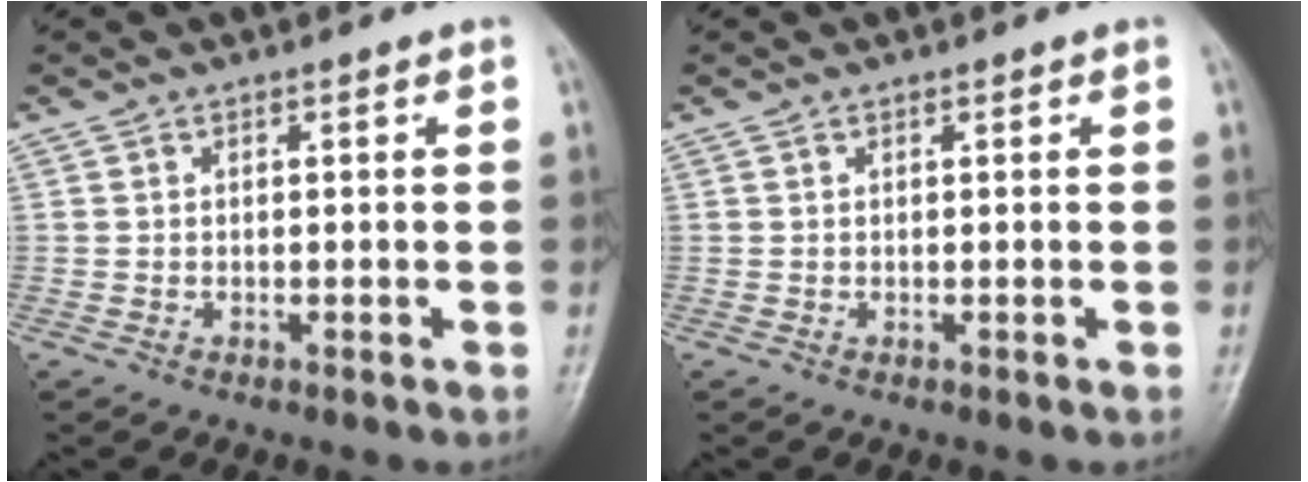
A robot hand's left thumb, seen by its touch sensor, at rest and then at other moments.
{"total": 0.0}